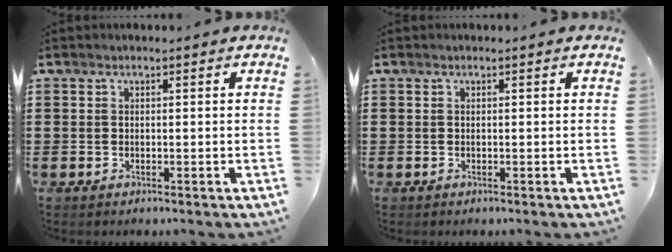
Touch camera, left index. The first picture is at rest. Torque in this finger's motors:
{"motor_torque": [0.00, 0.00, 0.00, 0.00]}